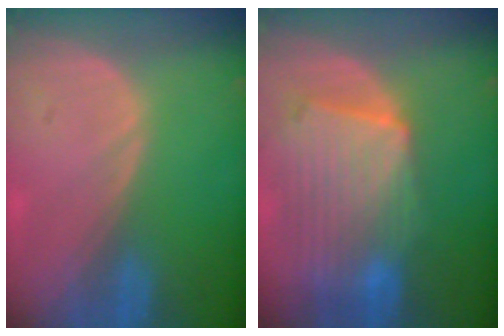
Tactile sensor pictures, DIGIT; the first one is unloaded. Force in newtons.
{"total": 10.7, "press": 9.3, "slide": 5.4}